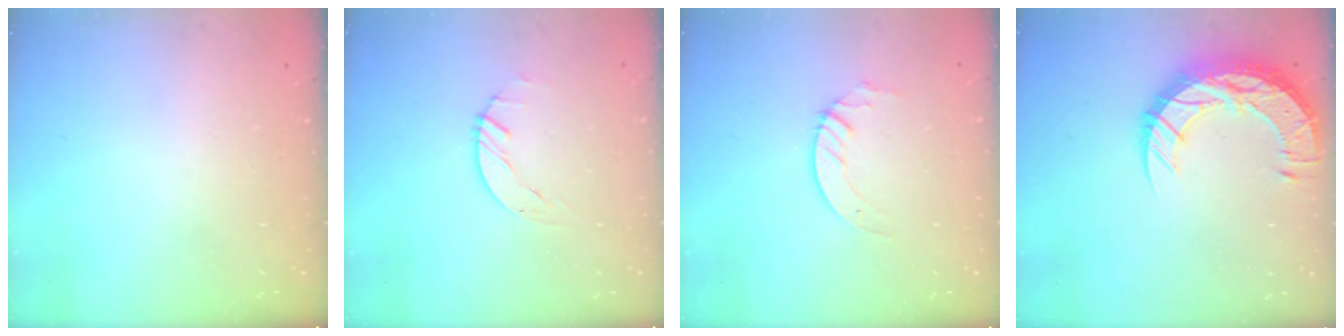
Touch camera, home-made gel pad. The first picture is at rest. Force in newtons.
{"total": 1.5, "press": 1.4, "slide": 0.1}
{"total": 4.5, "press": 4.4, "slide": 0.4}
{"total": 16.8, "press": 16.7, "slide": 1.1}